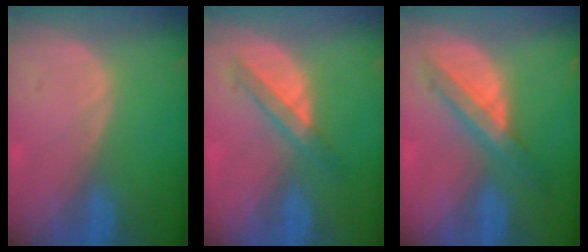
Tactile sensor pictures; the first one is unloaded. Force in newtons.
{"total": 4.2, "press": 4.1, "slide": 1.2}
{"total": 5.8, "press": 5.8, "slide": 0.4}